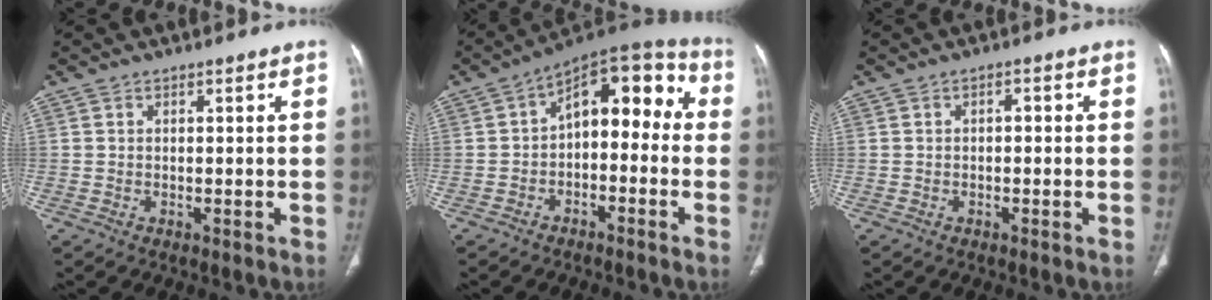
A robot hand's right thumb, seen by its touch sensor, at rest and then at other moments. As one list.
[{"total": 13.7, "force": [-0.7, 8.2, 11.0], "torque": [-0.104, 0.057, -0.025]}, {"total": 1.2, "force": [-0.2, 0.8, 0.9], "torque": [-0.005, 0.005, -0.007]}]